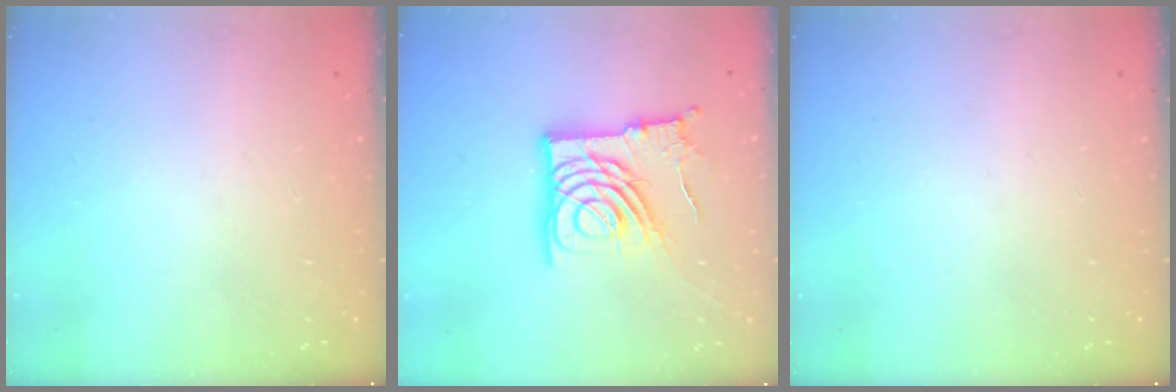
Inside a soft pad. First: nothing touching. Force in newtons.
{"total": 15.5, "press": 15.5, "slide": 1.2}
{"total": 0.0}